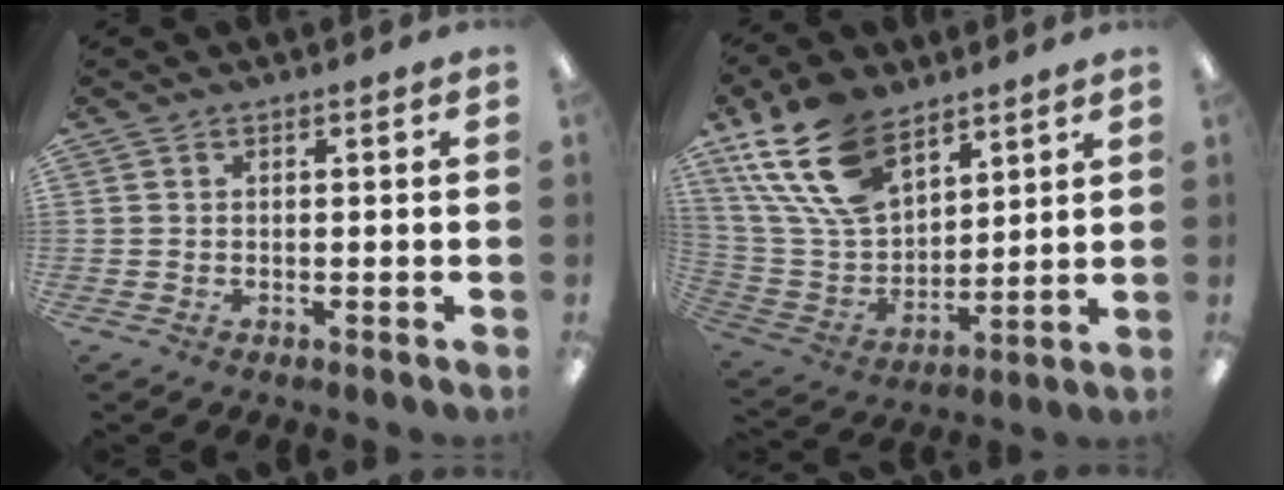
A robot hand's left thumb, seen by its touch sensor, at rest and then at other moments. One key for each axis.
{"total": 20.0, "fx": 12.0, "fy": 11.4, "fz": 11.4, "tx": -0.256, "ty": -0.046, "tz": 0.221}